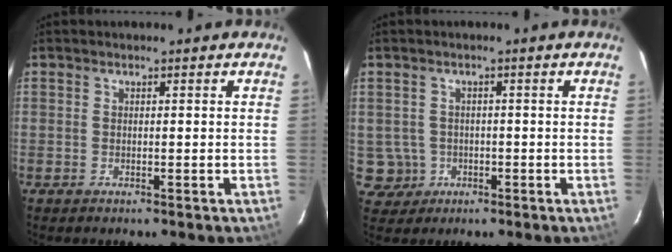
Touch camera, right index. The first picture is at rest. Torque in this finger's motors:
{"motor_torque": [-0.41, 0.13, -1.05, -0.21]}